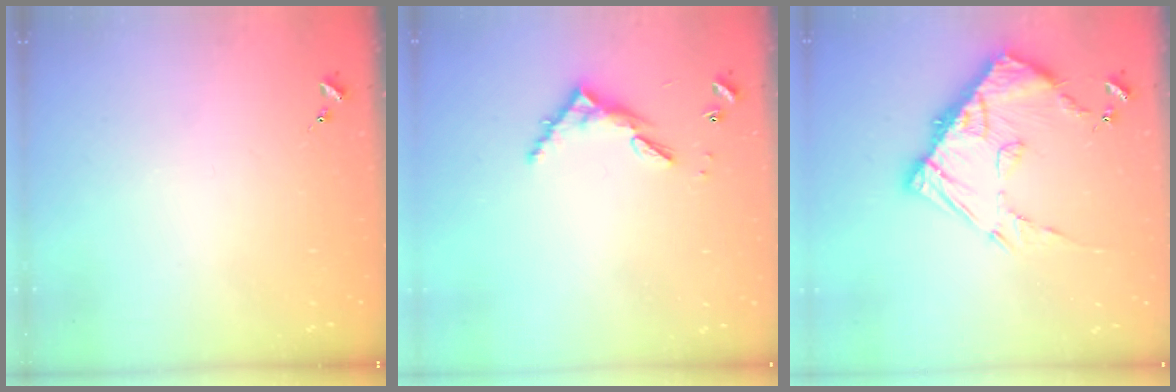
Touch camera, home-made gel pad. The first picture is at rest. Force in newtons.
{"total": 6.3, "press": 6.3, "slide": 0.5}
{"total": 14.4, "press": 14.3, "slide": 1.4}